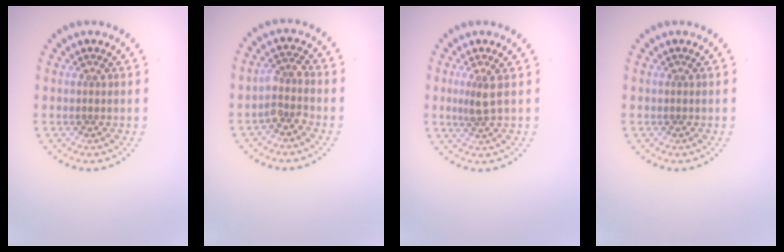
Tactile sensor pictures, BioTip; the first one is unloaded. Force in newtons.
{"total": 2.1, "press": 1.6, "slide": 1.4}
{"total": 1.7, "press": 1.3, "slide": 1.1}
{"total": 0.0}